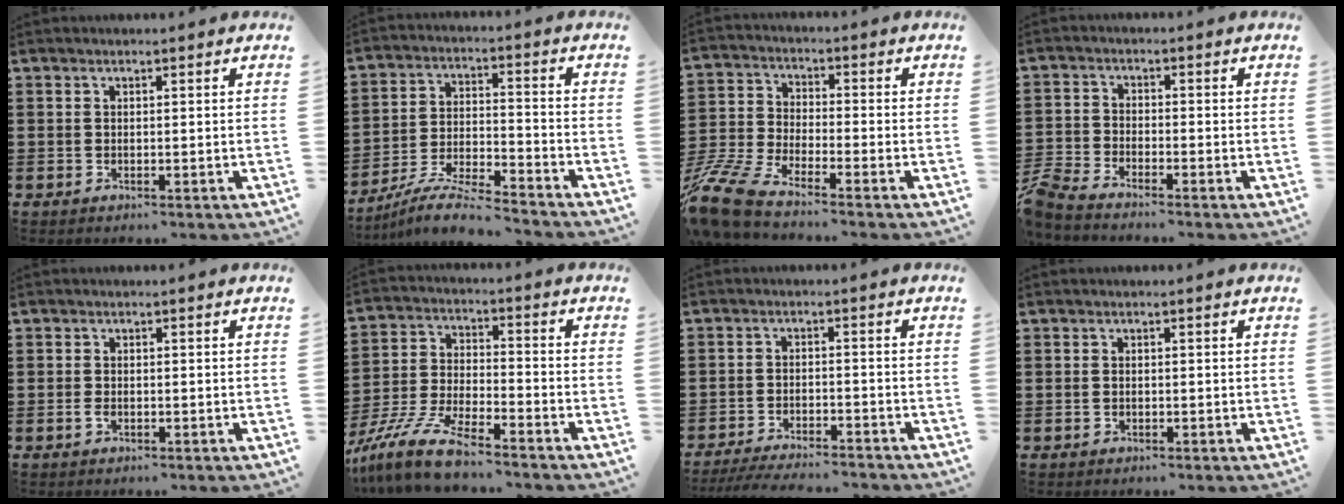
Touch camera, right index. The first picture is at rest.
{"total": 7.4, "force": [-6.9, -0.1, 2.5], "torque": [-0.054, -0.003, -0.134]}
{"total": 8.3, "force": [-7.1, 0.9, 4.2], "torque": [-0.119, -0.004, -0.149]}
{"total": 3.6, "force": [-3.5, 0.0, 0.6], "torque": [-0.042, -0.009, -0.080]}
{"total": 1.2, "force": [-0.5, 0.5, 0.9], "torque": [-0.027, -0.007, -0.010]}
{"total": 8.9, "force": [-7.9, 0.6, 4.1], "torque": [-0.103, -0.003, -0.161]}
{"total": 3.9, "force": [-3.8, -0.1, 0.9], "torque": [-0.024, -0.008, -0.077]}
{"total": 0.7, "force": [-0.2, 0.3, 0.6], "torque": [-0.015, -0.002, -0.004]}